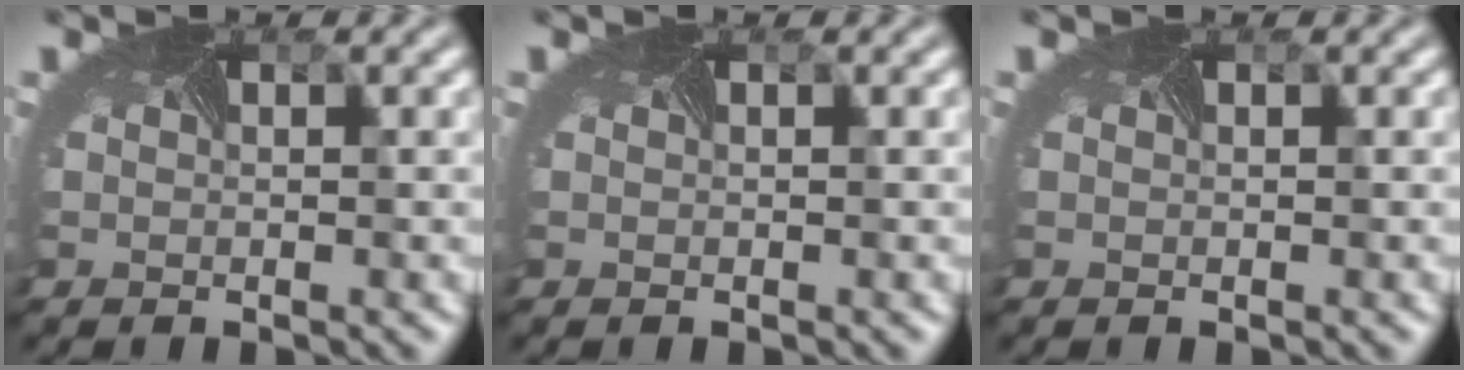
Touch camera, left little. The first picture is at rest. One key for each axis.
{"total": 0.0}
{"total": 0.0}